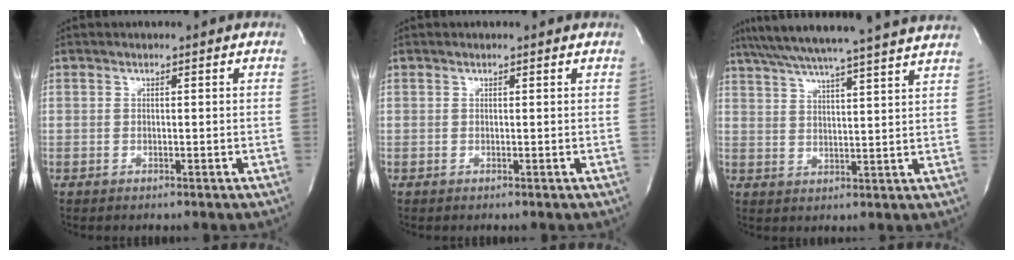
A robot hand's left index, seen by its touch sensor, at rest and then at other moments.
{"total": 0.6, "force": [0.6, 0.2, 0.0], "torque": [-0.010, 0.005, 0.005]}
{"total": 22.9, "force": [20.7, -0.6, 9.8], "torque": [-0.171, -0.002, 0.279]}